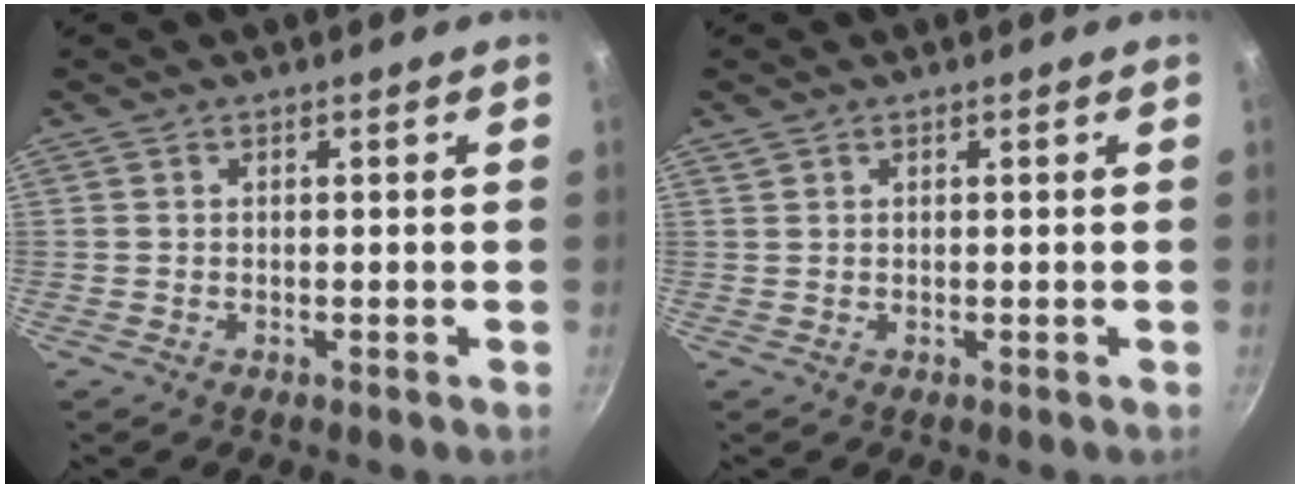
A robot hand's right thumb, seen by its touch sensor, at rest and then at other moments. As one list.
[{"total": 0.7, "force": [0.5, 0.5, 0.1], "torque": [-0.002, 0.002, 0.010]}]